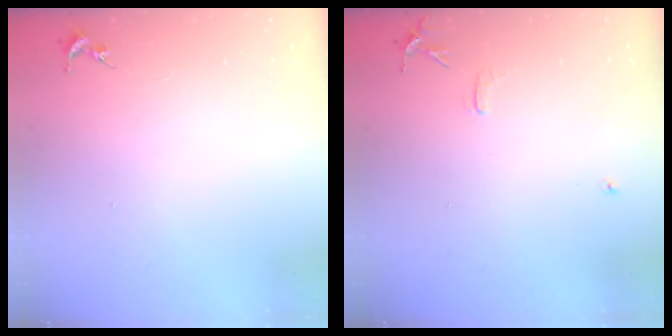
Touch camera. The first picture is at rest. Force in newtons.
{"total": 6.2, "press": 6.1, "slide": 0.7}